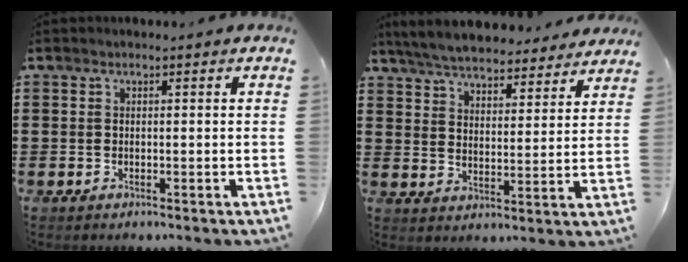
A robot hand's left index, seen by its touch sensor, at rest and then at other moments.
{"total": 6.2, "force": [6.1, 0.3, 1.1], "torque": [-0.050, -0.034, 0.108]}